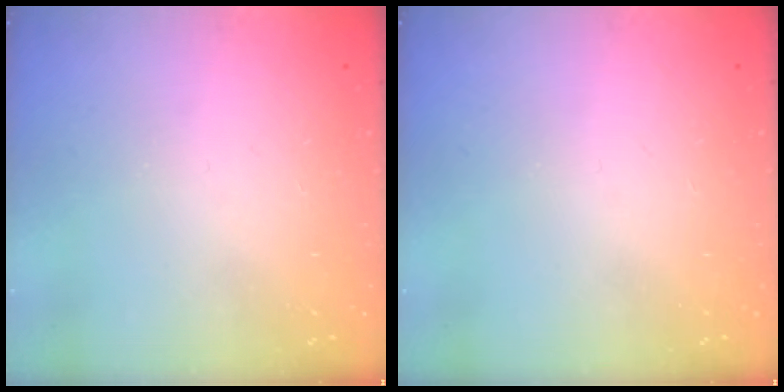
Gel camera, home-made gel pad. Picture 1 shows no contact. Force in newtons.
{"total": 0.0}